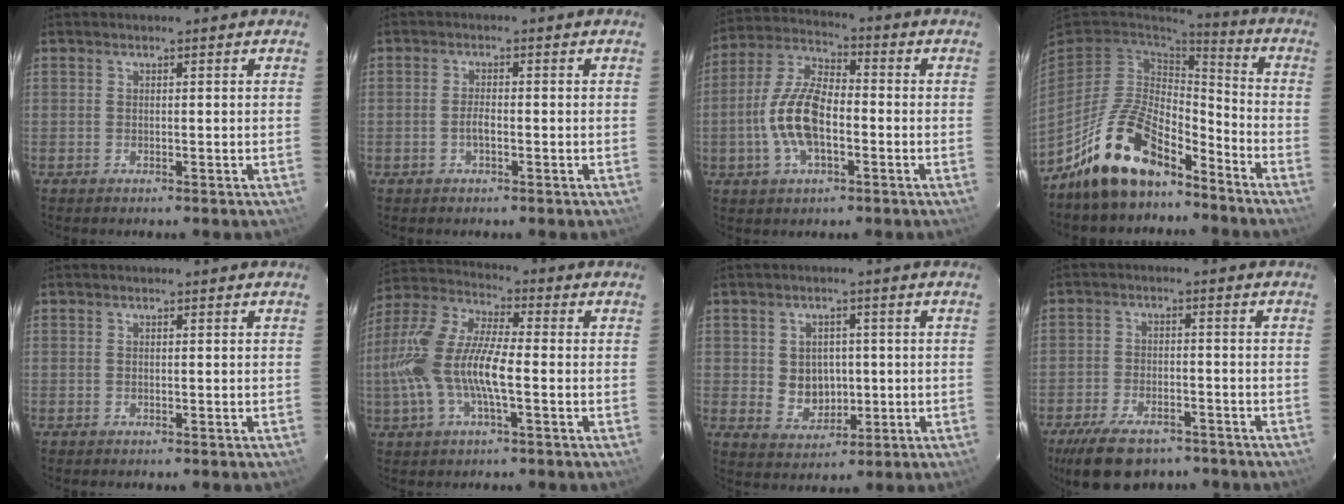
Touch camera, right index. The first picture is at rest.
{"total": 1.9, "force": [-0.7, 0.6, 1.7], "torque": [-0.034, 0.002, -0.013]}
{"total": 12.4, "force": [-2.9, 5.7, 10.7], "torque": [-0.227, 0.009, -0.056]}
{"total": 16.4, "force": [-11.5, 7.1, 9.2], "torque": [-0.196, 0.007, -0.199]}
{"total": 0.0}
{"total": 15.4, "force": [-2.6, 4.9, 14.4], "torque": [-0.297, 0.002, -0.052]}
{"total": 6.3, "force": [0.1, 5.5, 3.1], "torque": [-0.060, 0.004, 0.018]}
{"total": 12.8, "force": [-9.3, 5.8, 6.6], "torque": [-0.152, -0.013, -0.149]}